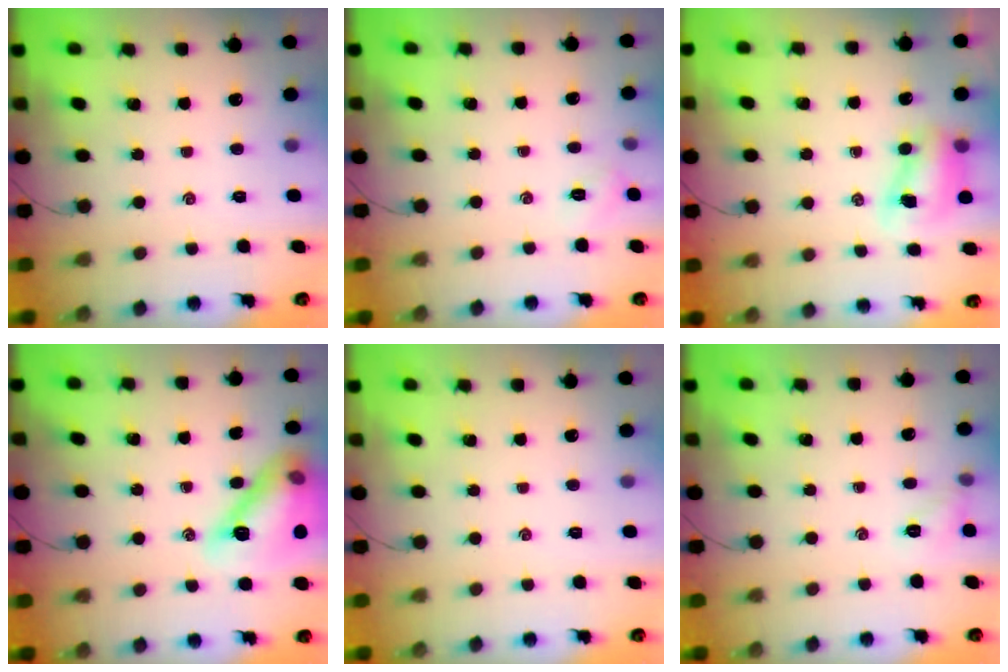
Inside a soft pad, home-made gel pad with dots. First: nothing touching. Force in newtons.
{"total": 3.0, "press": 2.9, "slide": 0.8}
{"total": 7.6, "press": 7.5, "slide": 1.0}
{"total": 16.9, "press": 16.9, "slide": 0.5}
{"total": 0.0}
{"total": 6.2, "press": 6.0, "slide": 1.4}